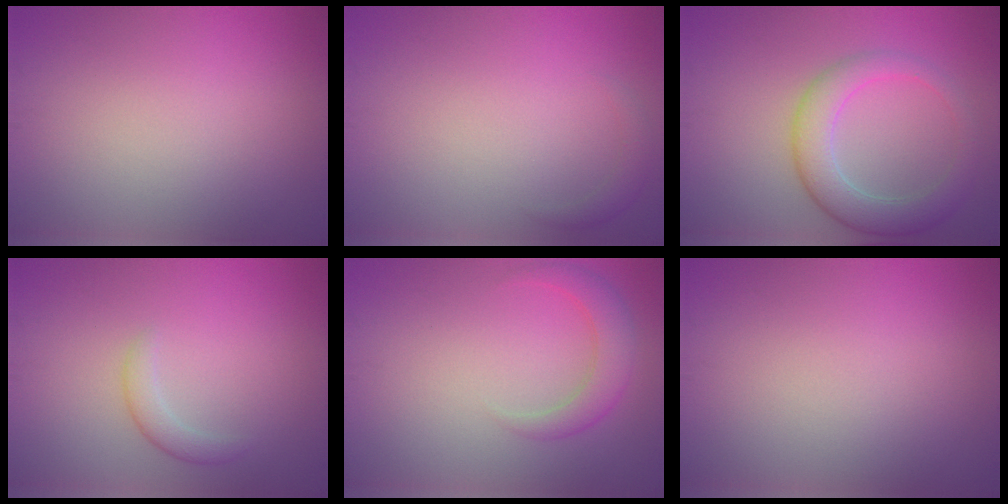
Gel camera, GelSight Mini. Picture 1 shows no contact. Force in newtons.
{"total": 1.1, "press": 1.1, "slide": 0.1}
{"total": 4.8, "press": 4.8, "slide": 0.3}
{"total": 1.7, "press": 1.7, "slide": 0.1}
{"total": 2.9, "press": 2.9, "slide": 0.2}
{"total": 0.0}